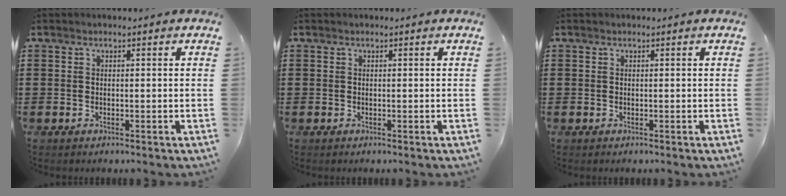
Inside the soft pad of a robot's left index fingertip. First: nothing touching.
{"total": 0.0}
{"total": 0.0}